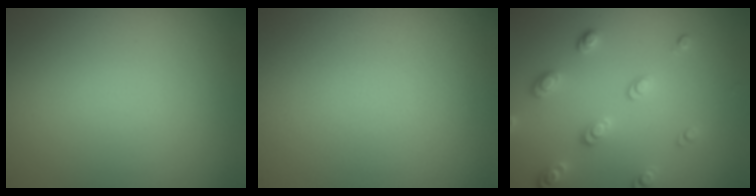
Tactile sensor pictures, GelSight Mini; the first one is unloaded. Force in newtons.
{"total": 0.0}
{"total": 2.9, "press": 2.6, "slide": 1.3}